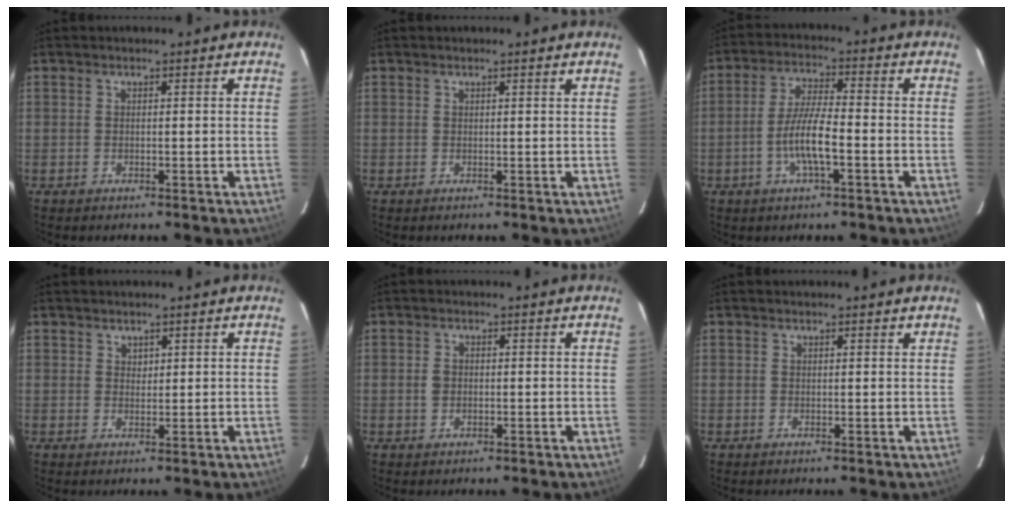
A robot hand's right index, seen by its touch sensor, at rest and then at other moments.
{"total": 0.8, "force": [0.8, -0.1, 0.3], "torque": [-0.011, -0.002, 0.006]}
{"total": 7.8, "force": [-2.7, 1.3, 7.2], "torque": [-0.146, 0.002, -0.051]}
{"total": 1.3, "force": [0.9, 0.9, 0.1], "torque": [0.001, 0.003, 0.016]}
{"total": 1.9, "force": [-0.2, 1.5, 1.1], "torque": [-0.022, 0.004, -0.004]}
{"total": 1.1, "force": [1.0, 0.4, 0.4], "torque": [-0.010, 0.005, 0.010]}